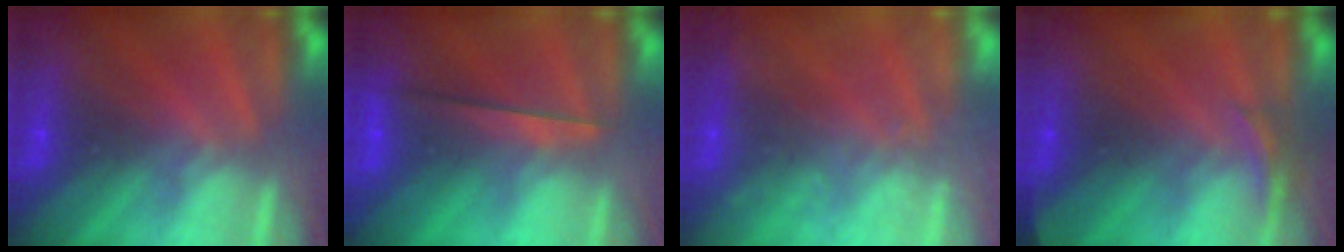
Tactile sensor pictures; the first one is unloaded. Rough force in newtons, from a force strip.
{"total": 2.3}
{"total": 2.4}
{"total": 2.8}